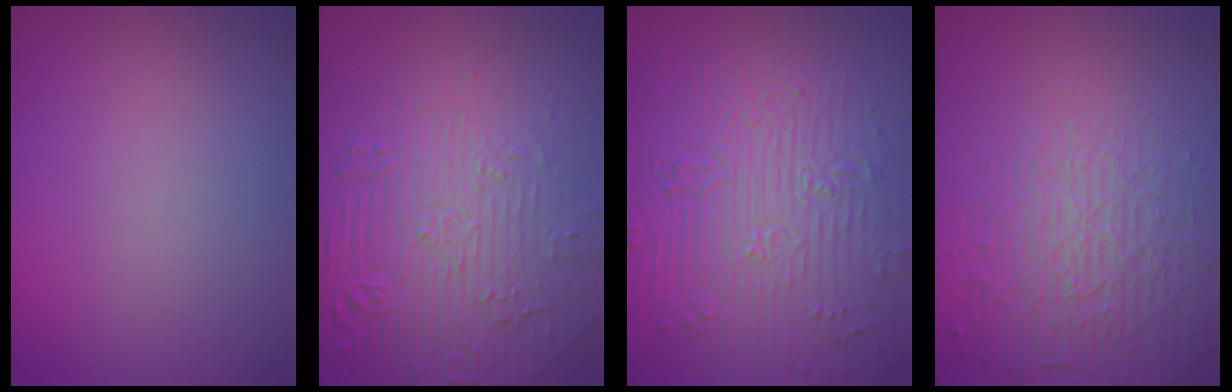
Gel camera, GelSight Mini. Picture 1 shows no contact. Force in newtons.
{"total": 8.9, "press": 6.2, "slide": 6.4}
{"total": 11.4, "press": 7.5, "slide": 8.5}
{"total": 6.4, "press": 5.0, "slide": 4.0}